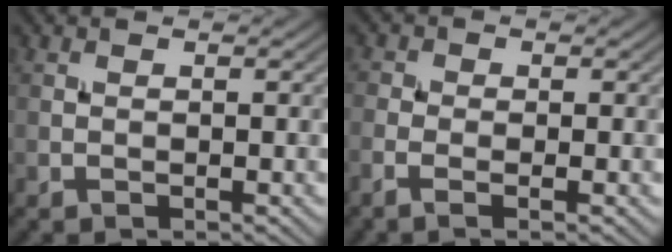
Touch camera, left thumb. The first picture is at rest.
{"total": 2.3, "force": [-1.1, 0.9, 1.8], "torque": [-0.044, -0.001, -0.031]}